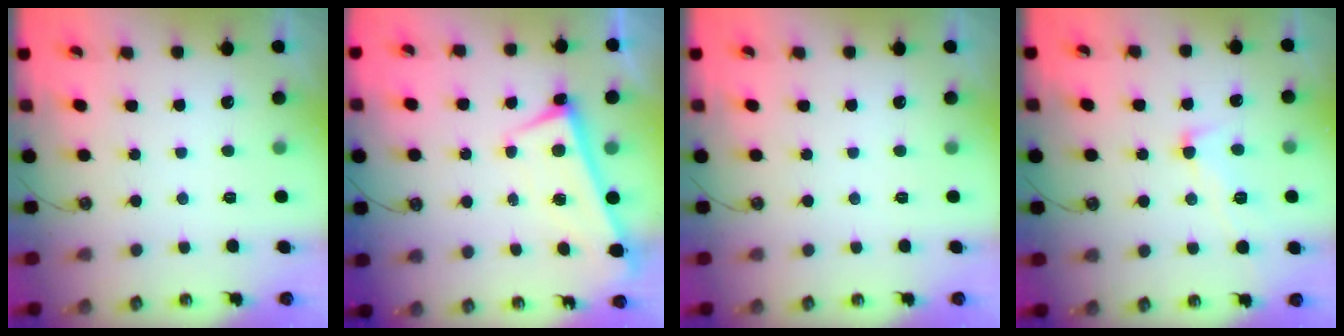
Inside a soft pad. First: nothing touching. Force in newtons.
{"total": 0.8, "press": 0.6, "slide": 0.5}
{"total": 0.0}
{"total": 2.9, "press": 2.9, "slide": 0.4}